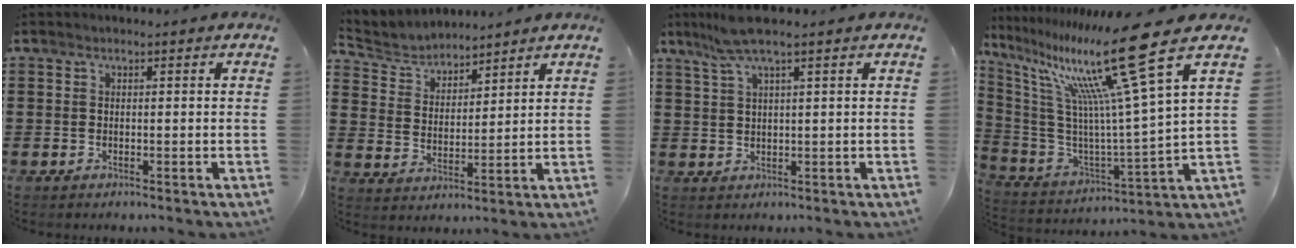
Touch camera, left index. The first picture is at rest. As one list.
[{"total": 4.5, "force": [4.3, 1.3, 0.2], "torque": [-0.028, -0.017, 0.075]}, {"total": 4.7, "force": [2.8, 0.2, 3.7], "torque": [-0.086, 0.001, 0.048]}, {"total": 20.0, "force": [12.4, 0.7, 15.7], "torque": [-0.312, -0.082, 0.179]}]